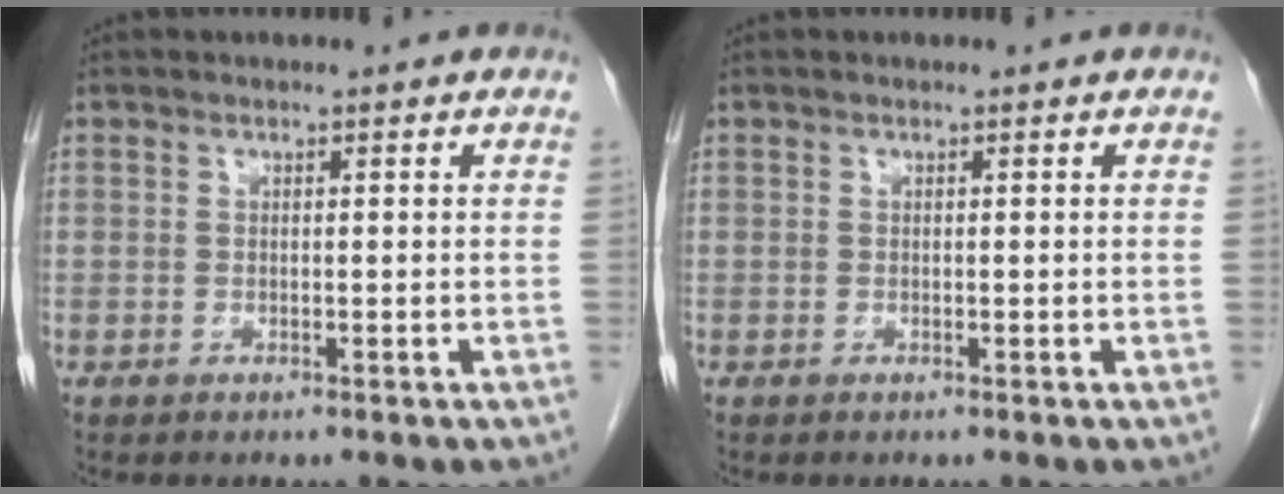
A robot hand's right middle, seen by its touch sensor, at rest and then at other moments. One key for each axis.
{"total": 0.0}